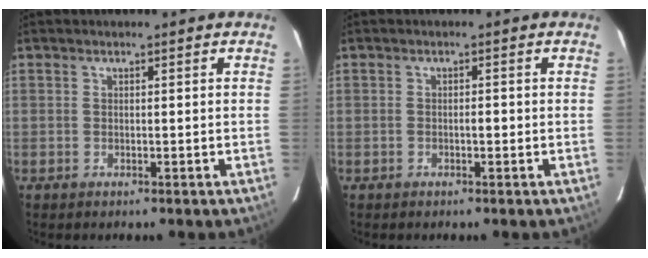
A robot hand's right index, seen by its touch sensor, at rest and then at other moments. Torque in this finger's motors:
{"motor_torque": [0.16, 0.05, 0.12, 0.02]}